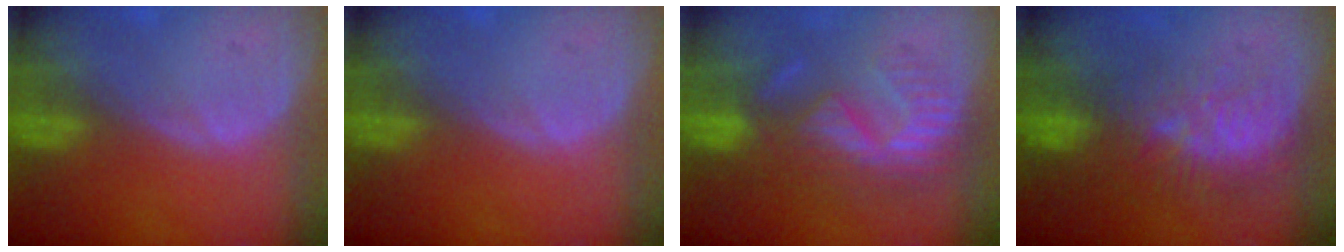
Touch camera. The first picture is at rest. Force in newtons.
{"total": 0.0}
{"total": 8.9, "press": 8.2, "slide": 3.6}
{"total": 9.3, "press": 8.6, "slide": 3.5}